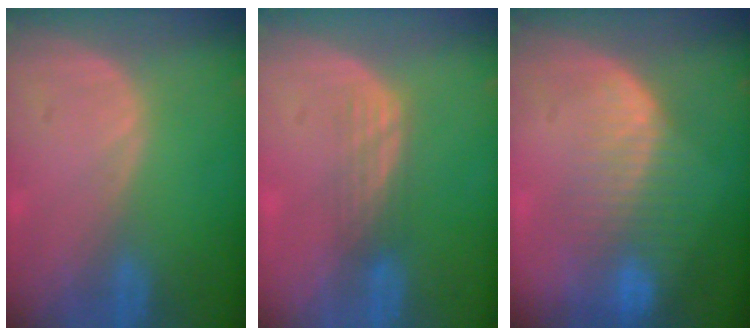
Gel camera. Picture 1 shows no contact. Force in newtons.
{"total": 3.1, "press": 2.6, "slide": 1.5}
{"total": 8.5, "press": 7.3, "slide": 4.4}